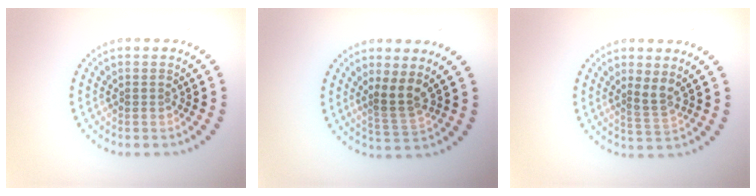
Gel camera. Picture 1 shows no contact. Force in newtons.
{"total": 2.4, "press": 1.8, "slide": 1.6}
{"total": 2.0, "press": 1.3, "slide": 1.5}